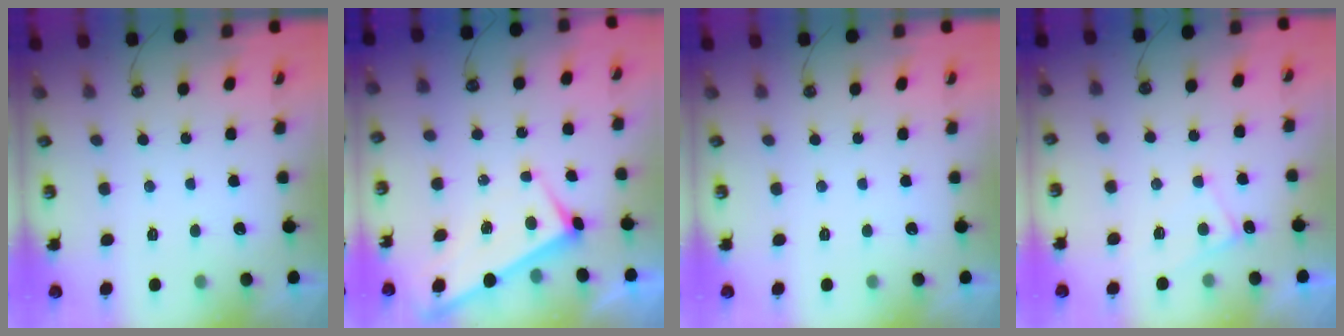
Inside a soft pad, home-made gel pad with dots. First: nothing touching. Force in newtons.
{"total": 3.0, "press": 3.0, "slide": 0.0}
{"total": 0.0}
{"total": 2.6, "press": 2.5, "slide": 0.3}